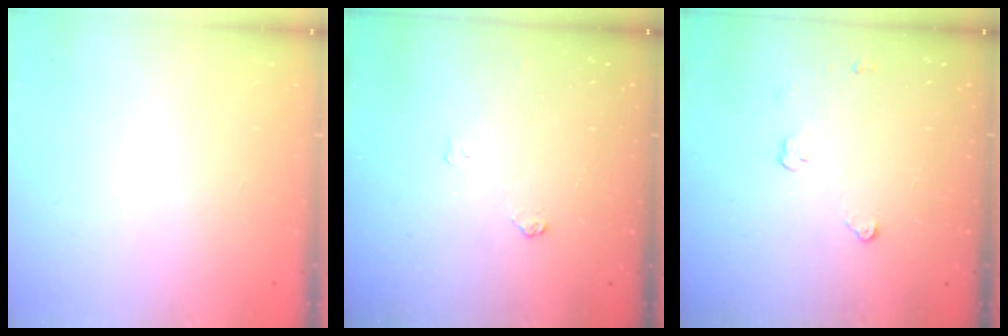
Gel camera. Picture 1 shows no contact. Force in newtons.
{"total": 3.6, "press": 3.6, "slide": 0.4}
{"total": 2.9, "press": 2.9, "slide": 0.4}